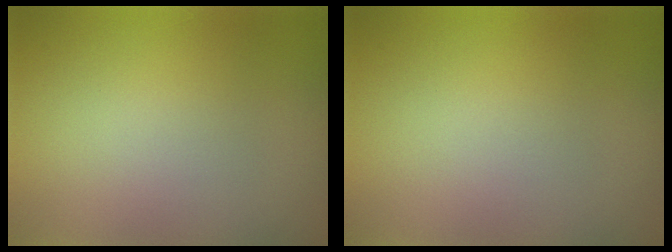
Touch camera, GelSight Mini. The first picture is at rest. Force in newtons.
{"total": 0.0}